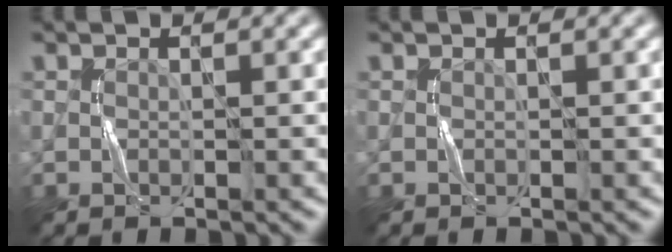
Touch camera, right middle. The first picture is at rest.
{"total": 0.0}